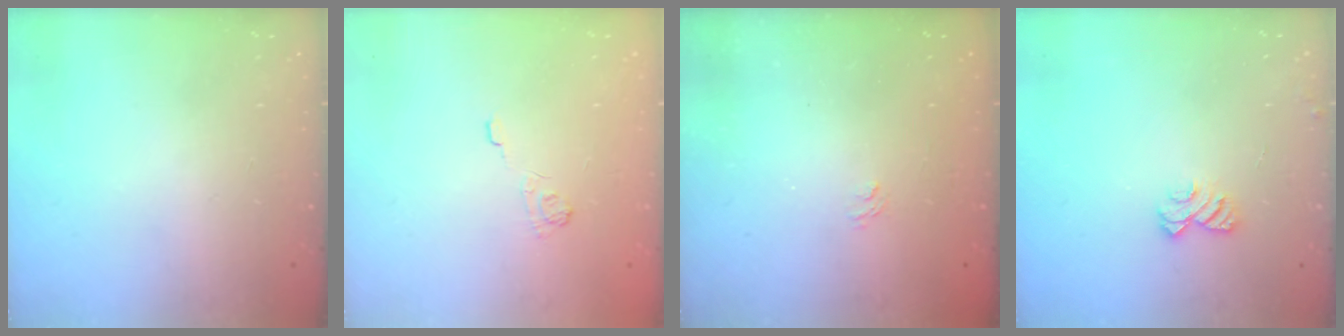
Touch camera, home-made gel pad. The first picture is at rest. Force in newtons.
{"total": 2.5, "press": 2.1, "slide": 1.3}
{"total": 1.1, "press": 0.1, "slide": 1.1}
{"total": 5.1, "press": 5.1, "slide": 0.4}